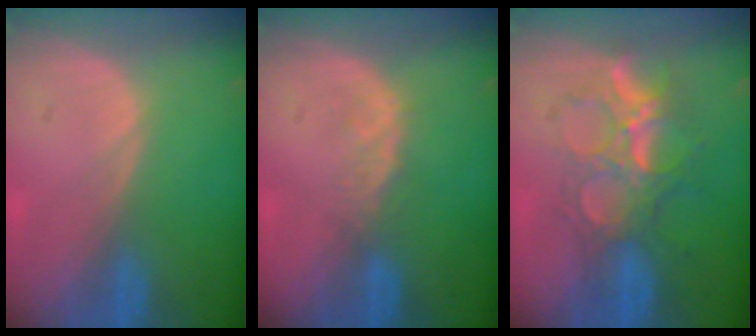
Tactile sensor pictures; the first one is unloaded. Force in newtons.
{"total": 1.9, "press": 1.9, "slide": 0.3}
{"total": 8.9, "press": 8.2, "slide": 3.6}